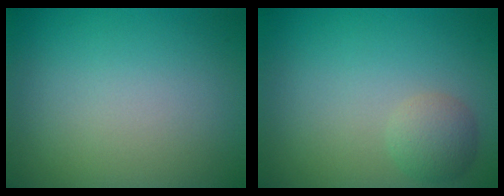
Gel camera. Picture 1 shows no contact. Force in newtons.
{"total": 2.1, "press": 2.1, "slide": 0.1}